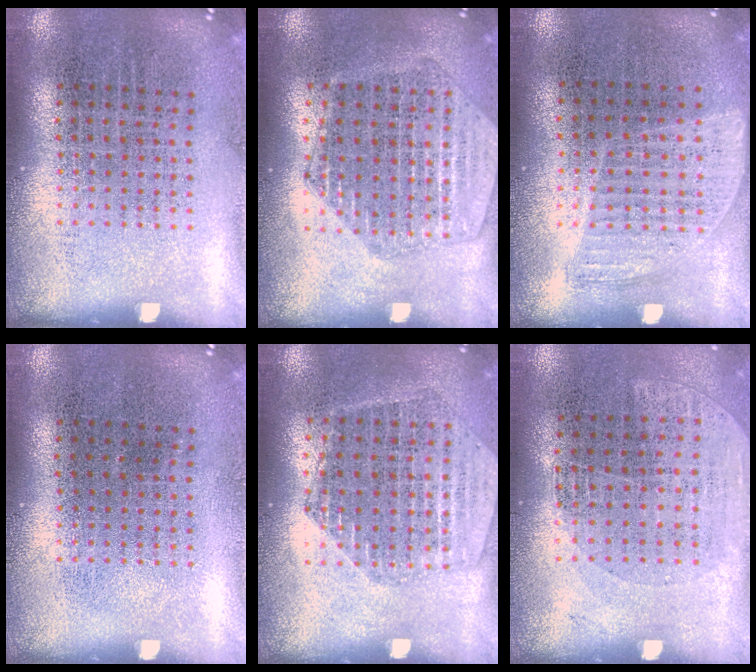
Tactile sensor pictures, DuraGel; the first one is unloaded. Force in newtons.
{"total": 1.9, "press": 1.8, "slide": 0.6}
{"total": 0.9, "press": 0.8, "slide": 0.4}
{"total": 0.0}
{"total": 1.7, "press": 1.6, "slide": 0.3}
{"total": 1.2, "press": 1.0, "slide": 0.7}